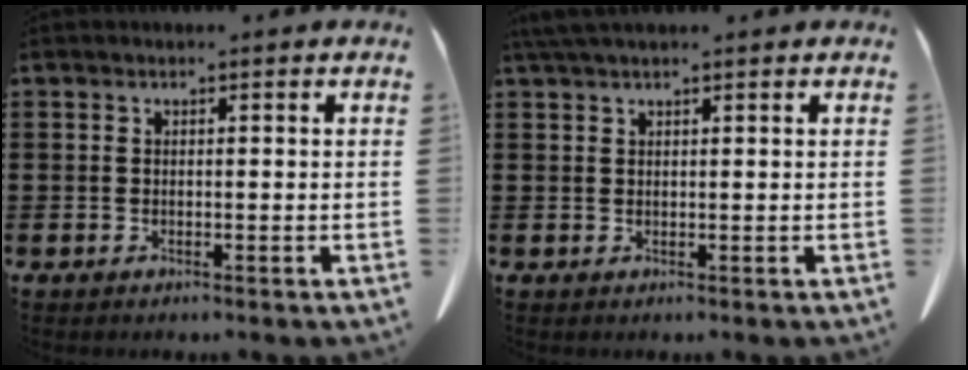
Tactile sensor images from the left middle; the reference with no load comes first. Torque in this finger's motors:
{"motor_torque": [0.54, -0.40, 0.09, 0.05]}